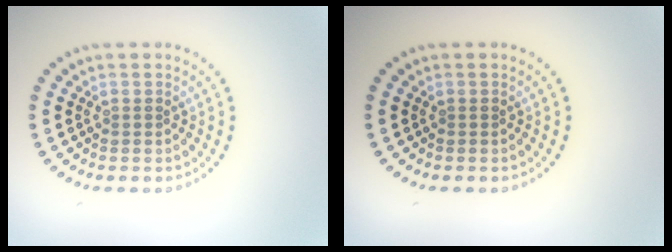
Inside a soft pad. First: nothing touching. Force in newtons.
{"total": 0.0}